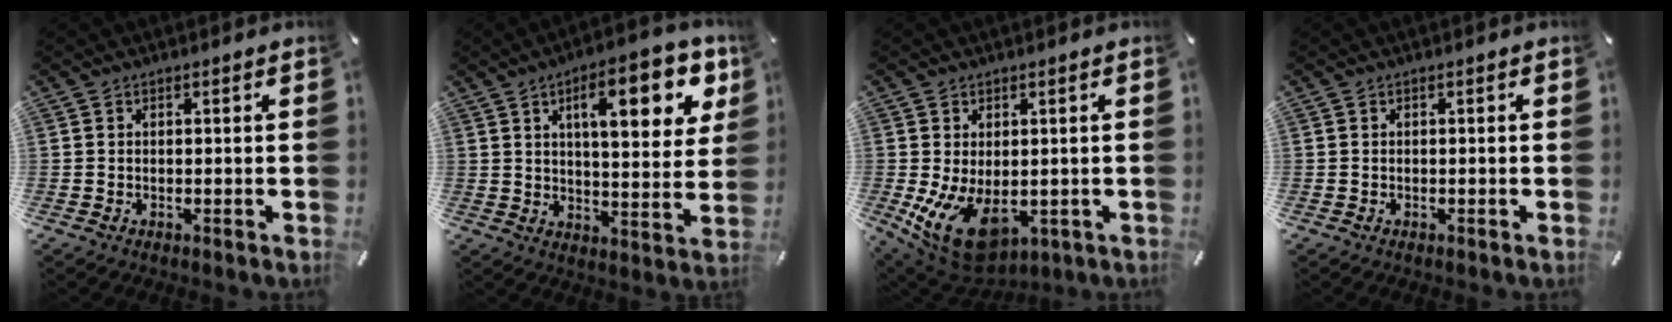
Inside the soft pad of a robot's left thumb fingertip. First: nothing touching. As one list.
[{"total": 16.7, "force": [7.5, 6.3, 13.5], "torque": [-0.196, -0.017, 0.113]}, {"total": 11.5, "force": [-2.5, 6.9, 8.8], "torque": [-0.162, 0.002, -0.036]}, {"total": 0.0}]